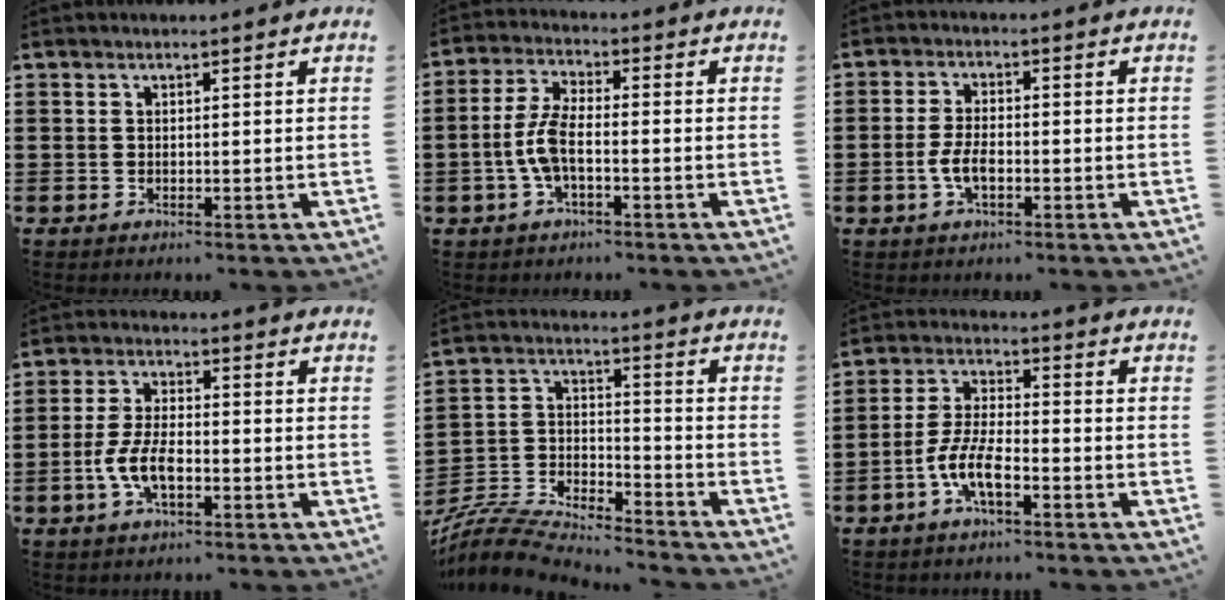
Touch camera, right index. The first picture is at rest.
{"total": 5.9, "force": [-1.5, 2.0, 5.3], "torque": [-0.130, -0.008, -0.035]}
{"total": 4.2, "force": [-1.3, 1.7, 3.6], "torque": [-0.083, -0.002, -0.029]}
{"total": 6.2, "force": [-2.2, 2.6, 5.2], "torque": [-0.121, -0.003, -0.048]}
{"total": 6.8, "force": [-6.6, 1.2, 1.0], "torque": [-0.044, -0.005, -0.138]}
{"total": 6.8, "force": [-3.4, 1.9, 5.6], "torque": [-0.140, -0.012, -0.072]}